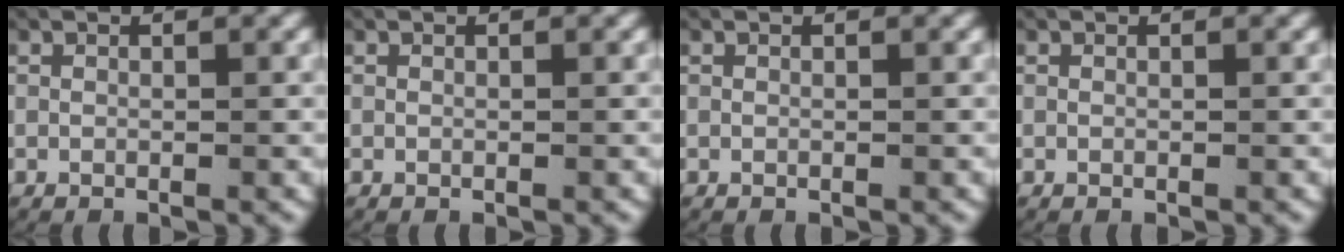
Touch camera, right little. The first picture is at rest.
{"total": 0.0}
{"total": 0.0}
{"total": 0.0}